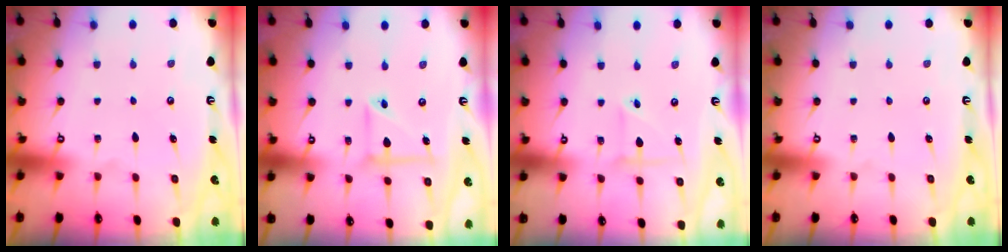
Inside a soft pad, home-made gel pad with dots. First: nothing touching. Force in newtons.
{"total": 7.4, "press": 7.3, "slide": 1.2}
{"total": 2.9, "press": 2.9, "slide": 0.3}
{"total": 0.0}